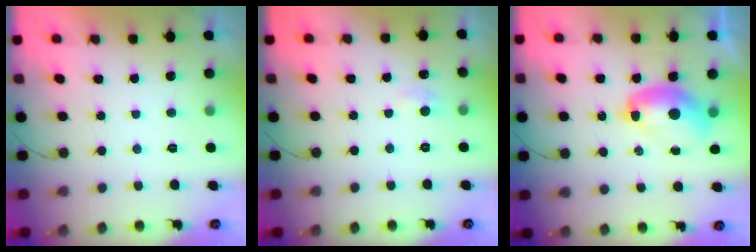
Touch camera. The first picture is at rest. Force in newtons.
{"total": 5.5, "press": 5.4, "slide": 0.9}
{"total": 10.3, "press": 10.3, "slide": 0.4}